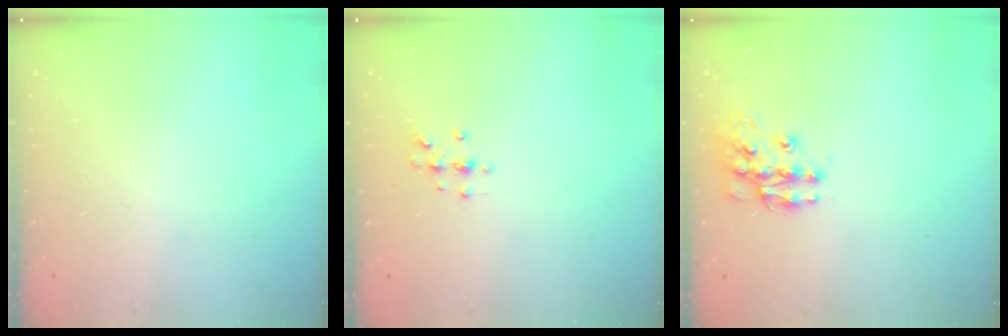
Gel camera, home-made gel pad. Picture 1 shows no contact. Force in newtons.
{"total": 4.1, "press": 4.1, "slide": 0.4}
{"total": 11.9, "press": 11.9, "slide": 0.9}